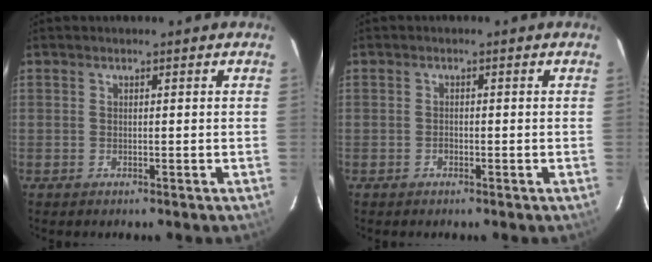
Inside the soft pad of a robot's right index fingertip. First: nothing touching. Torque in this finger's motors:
{"motor_torque": [0.15, -0.05, 0.07, 0.00]}